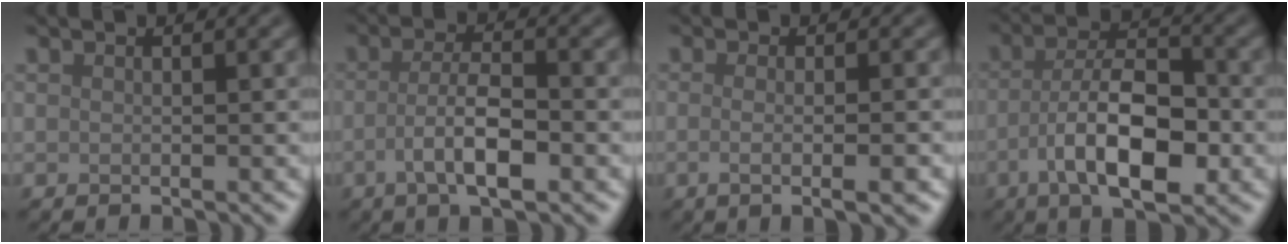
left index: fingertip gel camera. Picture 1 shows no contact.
{"total": 4.5, "force": [-1.3, 1.3, 4.1], "torque": [-0.076, 0.000, -0.026]}
{"total": 4.1, "force": [-0.5, 1.6, 3.7], "torque": [-0.036, -0.005, -0.012]}
{"total": 8.3, "force": [-2.5, 3.4, 7.2], "torque": [-0.125, 0.004, -0.047]}